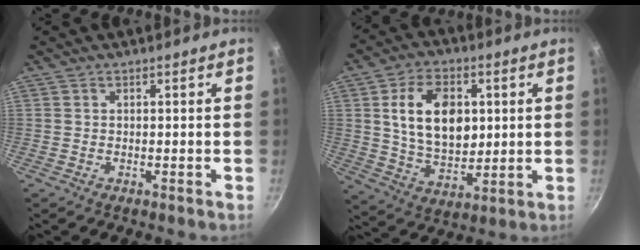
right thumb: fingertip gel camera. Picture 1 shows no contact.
{"total": 15.0, "force": [3.1, 10.0, 10.8], "torque": [-0.155, -0.012, 0.058]}